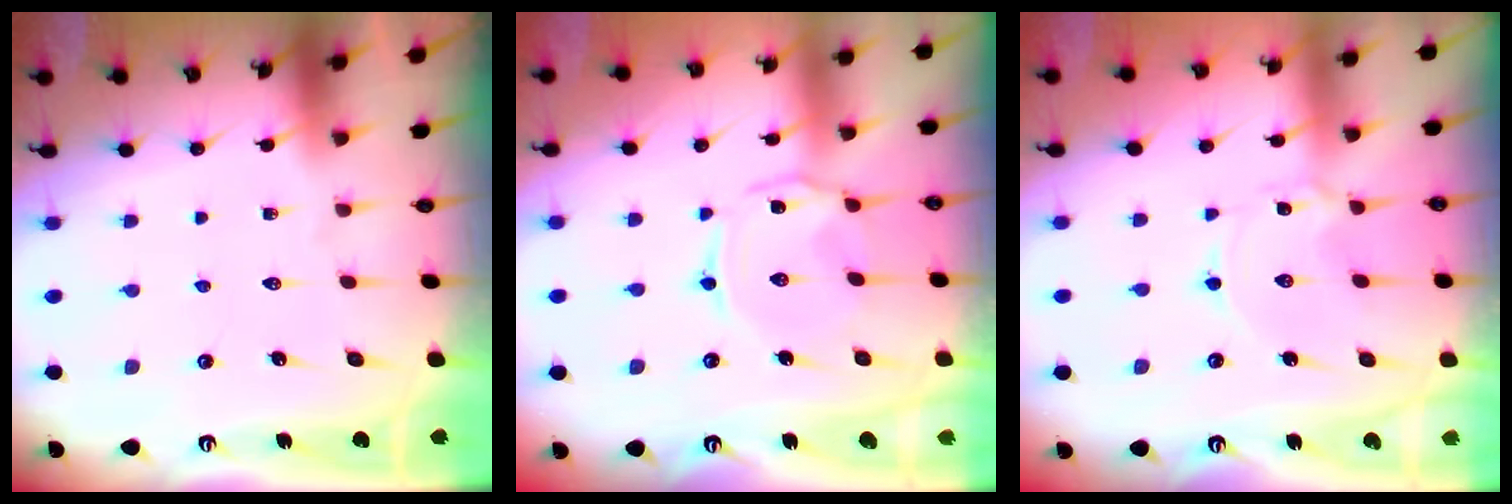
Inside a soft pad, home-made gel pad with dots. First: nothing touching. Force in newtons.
{"total": 2.7, "press": 2.7, "slide": 0.4}
{"total": 1.2, "press": 1.2, "slide": 0.3}